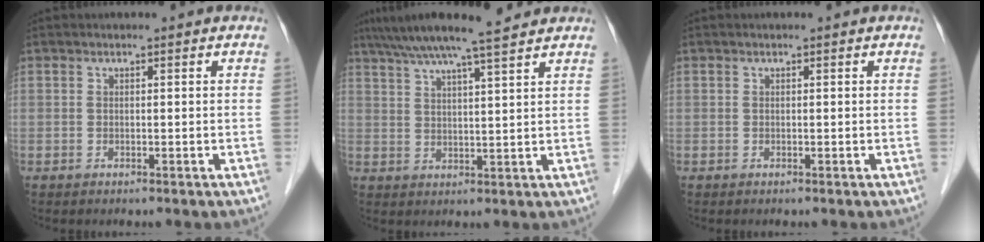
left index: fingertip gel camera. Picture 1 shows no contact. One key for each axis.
{"total": 11.6, "fx": 9.8, "fy": -0.1, "fz": 6.3, "tx": -0.108, "ty": 0.026, "tz": 0.146}
{"total": 0.0}